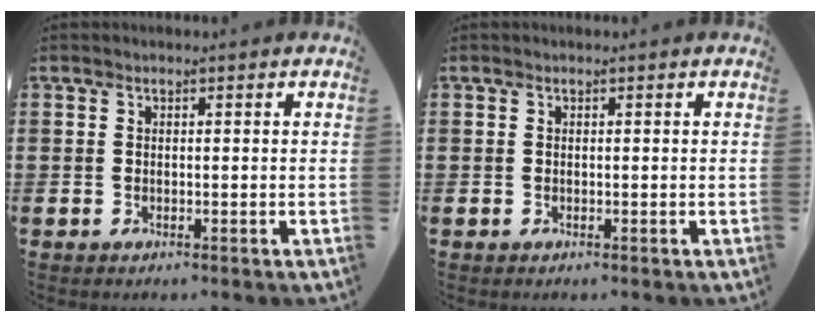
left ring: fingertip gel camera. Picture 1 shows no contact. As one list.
[{"total": 0.0}]